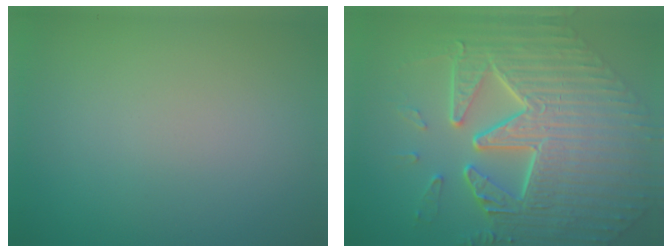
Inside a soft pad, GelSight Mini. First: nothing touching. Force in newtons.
{"total": 10.7, "press": 7.3, "slide": 7.8}